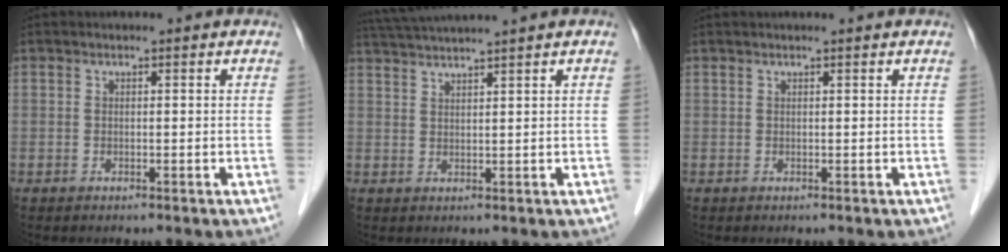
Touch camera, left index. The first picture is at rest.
{"total": 6.9, "force": [6.2, -1.7, 2.5], "torque": [-0.044, 0.018, 0.108]}
{"total": 2.3, "force": [2.2, -0.3, 0.9], "torque": [-0.008, 0.017, 0.030]}